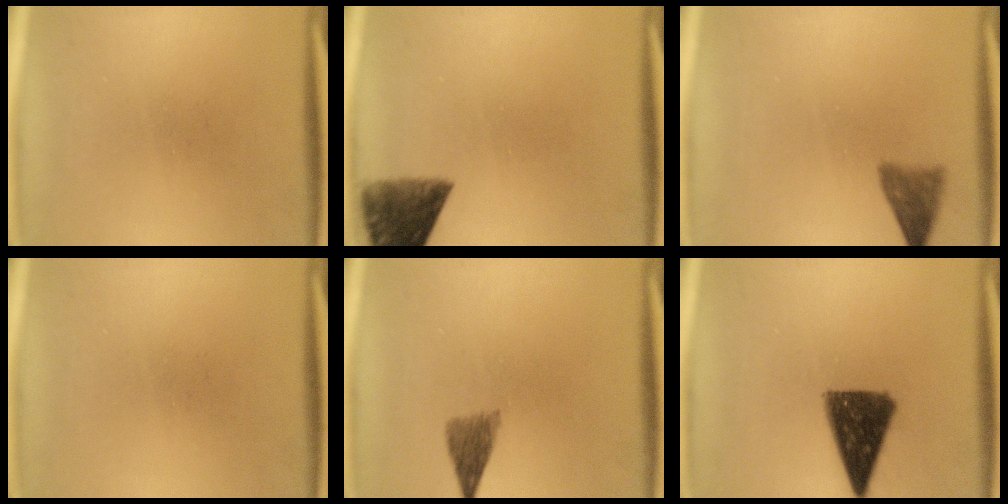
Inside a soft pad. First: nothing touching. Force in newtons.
{"total": 8.4}
{"total": 3.3}
{"total": 0.0}
{"total": 3.2}
{"total": 11.5}